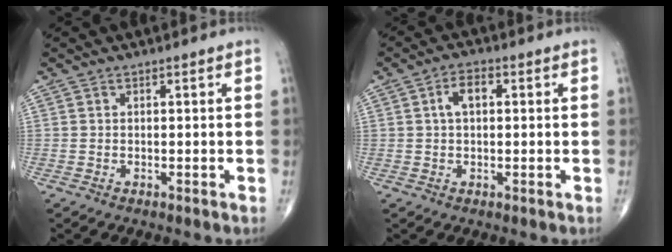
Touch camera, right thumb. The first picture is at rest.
{"total": 4.4, "force": [0.9, 2.4, 3.5], "torque": [-0.063, 0.012, 0.013]}